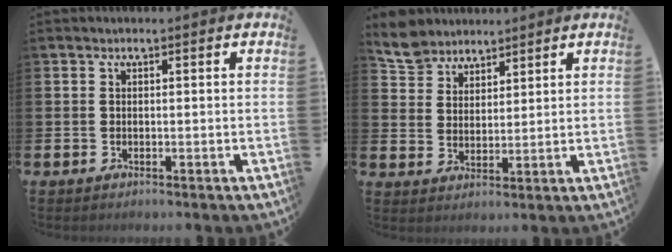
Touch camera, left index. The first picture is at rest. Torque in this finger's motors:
{"motor_torque": [0.96, -0.89, 0.07, 0.00]}